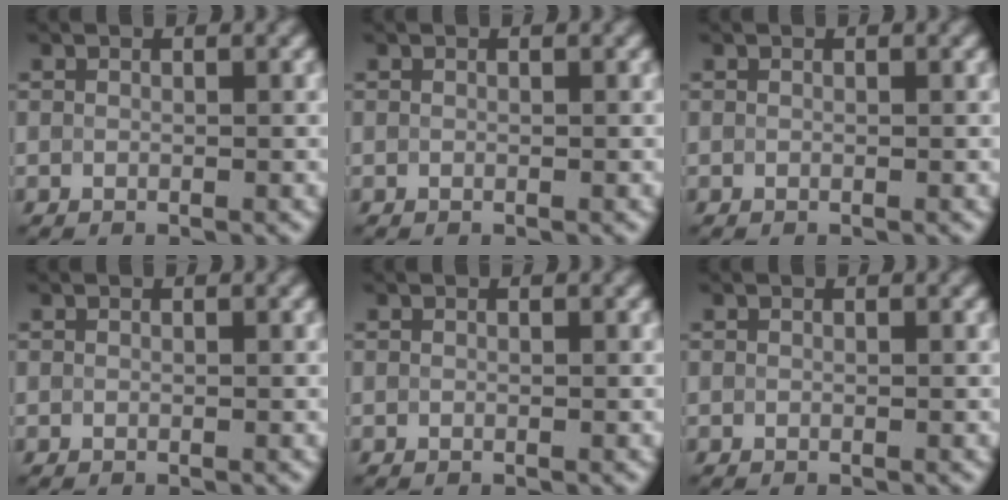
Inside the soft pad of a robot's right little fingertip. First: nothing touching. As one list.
[{"total": 0.0}, {"total": 0.0}, {"total": 0.0}, {"total": 0.0}, {"total": 0.0}]